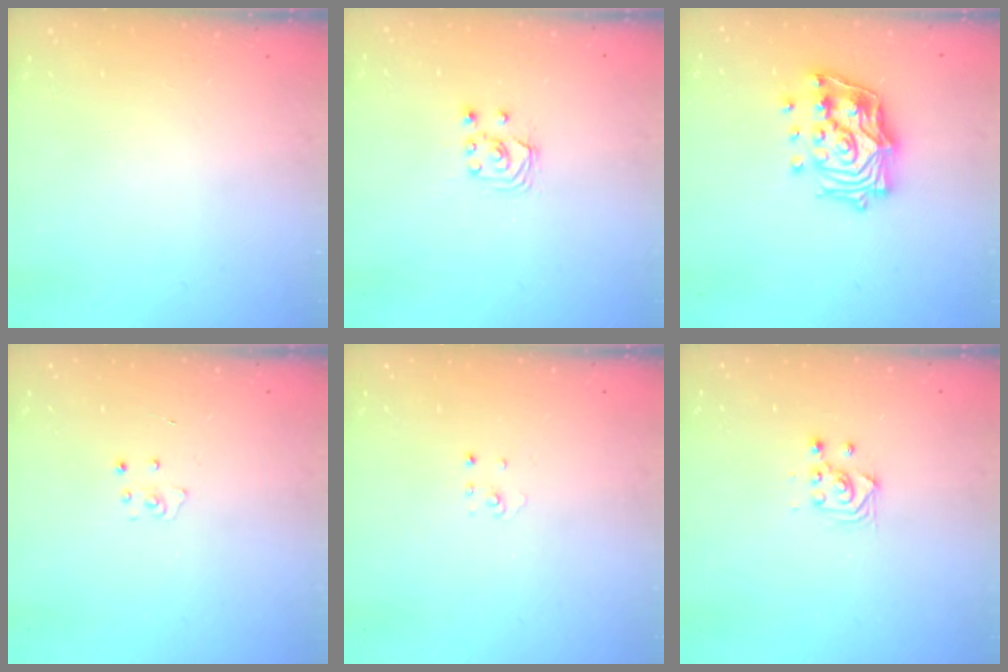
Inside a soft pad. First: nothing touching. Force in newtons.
{"total": 3.0, "press": 3.0, "slide": 0.3}
{"total": 17.0, "press": 16.9, "slide": 2.0}
{"total": 2.7, "press": 2.7, "slide": 0.3}
{"total": 2.1, "press": 2.1, "slide": 0.1}
{"total": 3.4, "press": 3.1, "slide": 1.2}